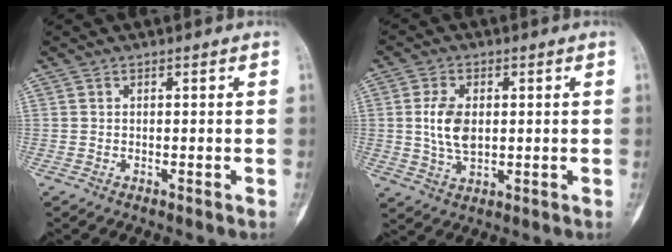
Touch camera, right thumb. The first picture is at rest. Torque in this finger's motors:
{"motor_torque": [1.14, 1.19, 0.44, -0.45, 0.31]}